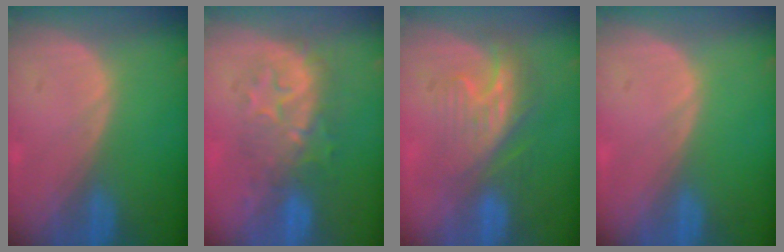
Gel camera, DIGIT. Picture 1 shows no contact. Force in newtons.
{"total": 8.1, "press": 8.0, "slide": 1.1}
{"total": 8.6, "press": 7.6, "slide": 4.0}
{"total": 0.0}